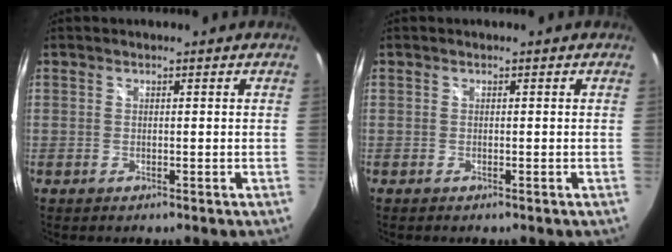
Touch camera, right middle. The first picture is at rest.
{"total": 0.0}